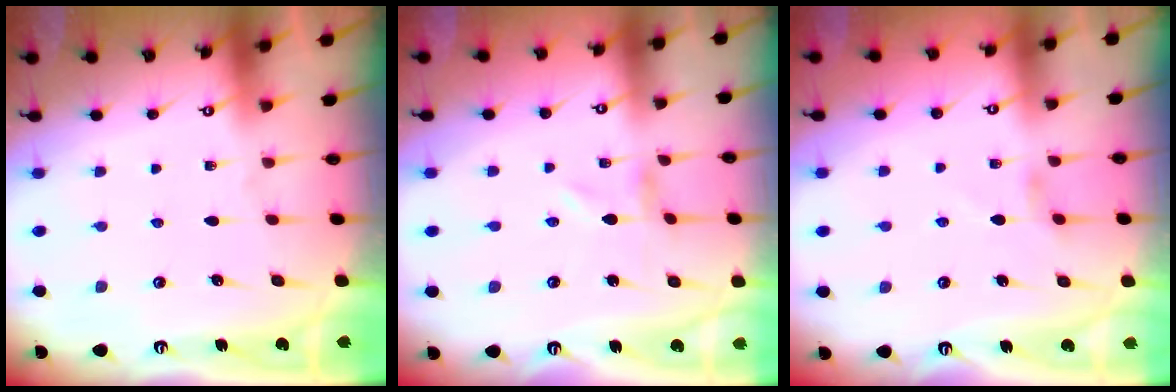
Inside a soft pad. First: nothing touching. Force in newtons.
{"total": 0.0}
{"total": 1.8, "press": 1.8, "slide": 0.4}